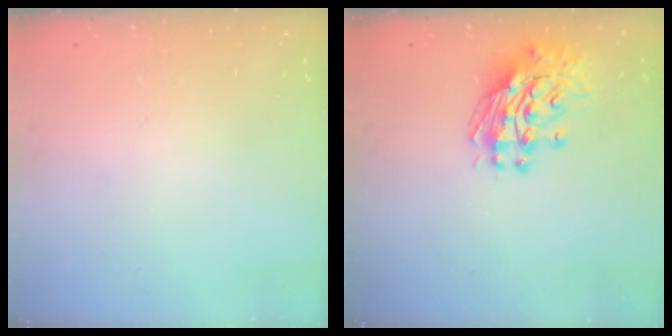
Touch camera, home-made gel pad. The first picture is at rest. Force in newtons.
{"total": 11.5, "press": 11.4, "slide": 1.2}